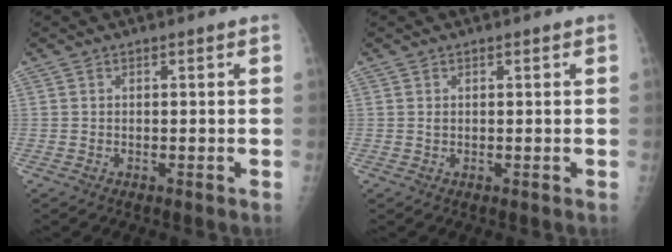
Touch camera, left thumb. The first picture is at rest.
{"total": 1.0, "force": [0.4, 0.5, 0.7], "torque": [-0.012, 0.002, 0.009]}